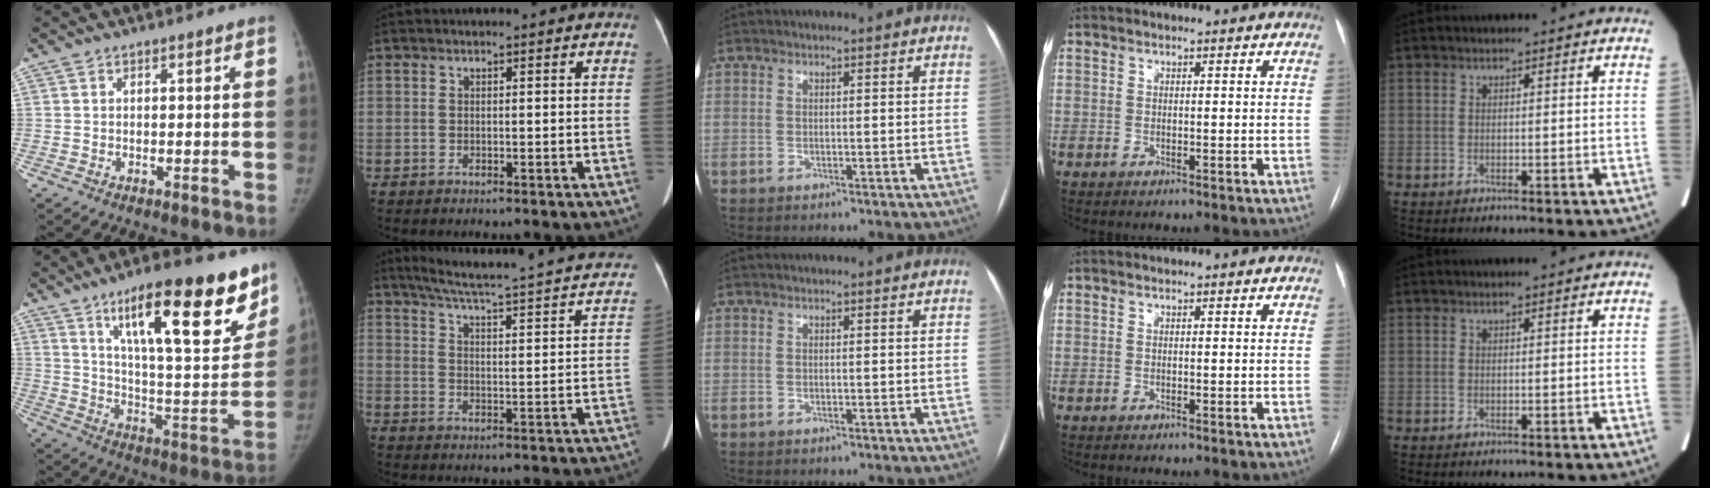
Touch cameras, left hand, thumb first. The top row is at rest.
{"thumb": {"total": 25.4, "force": [14.9, 6.8, 19.4], "torque": [-0.250, -0.063, 0.237]}, "index": {"total": 25.5, "force": [22.4, 2.0, 12.1], "torque": [-0.183, -0.037, 0.275]}}